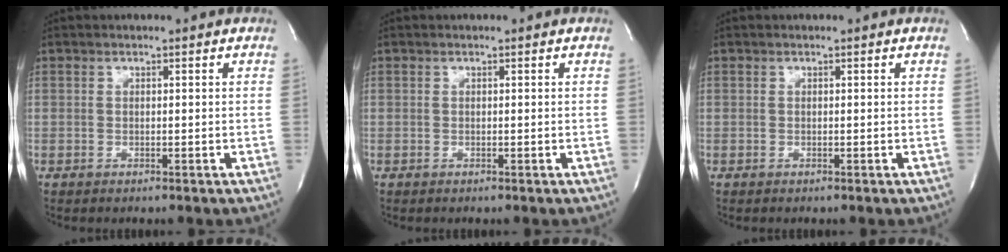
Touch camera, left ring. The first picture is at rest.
{"total": 0.0}
{"total": 0.0}